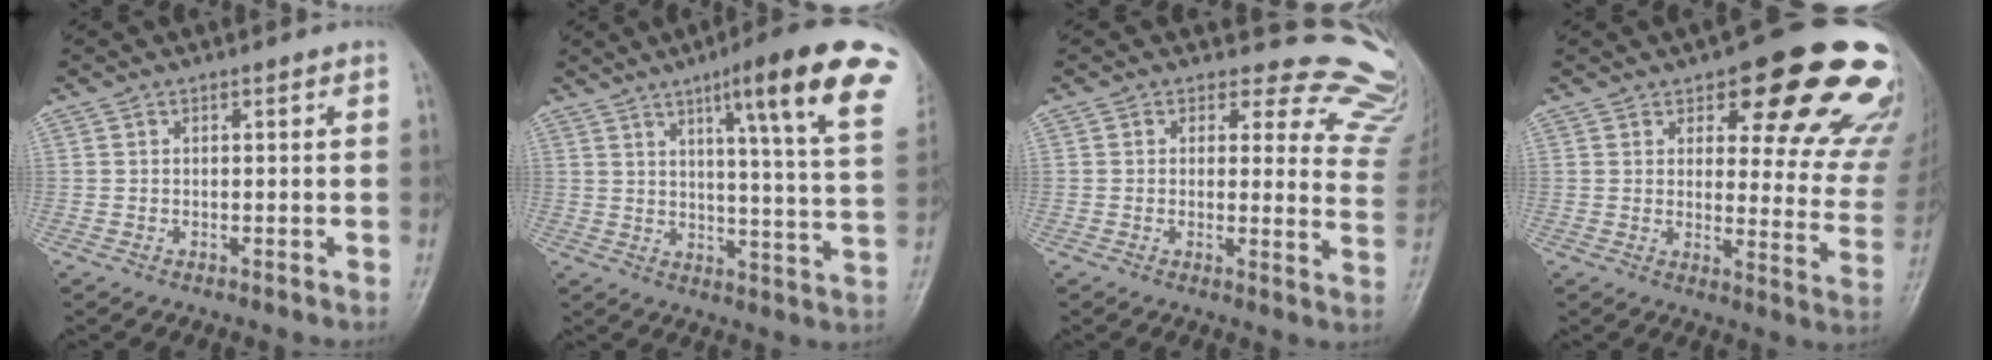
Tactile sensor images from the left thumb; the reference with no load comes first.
{"total": 20.5, "force": [10.8, 2.1, 17.3], "torque": [-0.215, -0.034, 0.135]}
{"total": 15.4, "force": [14.2, 6.0, 1.3], "torque": [0.046, -0.130, 0.113]}
{"total": 21.8, "force": [13.4, 8.1, 15.2], "torque": [-0.129, -0.066, 0.159]}